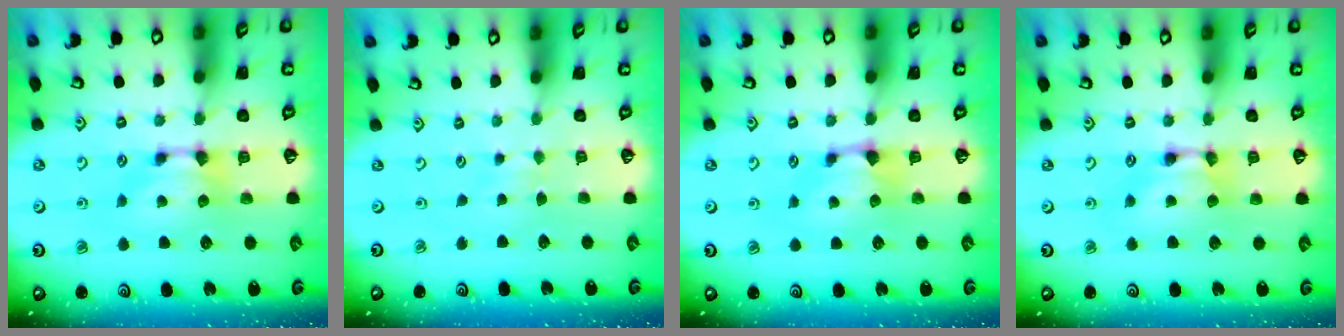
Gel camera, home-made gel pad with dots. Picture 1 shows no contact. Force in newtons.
{"total": 3.7, "press": 3.7, "slide": 0.4}
{"total": 0.9, "press": 0.7, "slide": 0.6}
{"total": 1.6, "press": 1.6, "slide": 0.1}